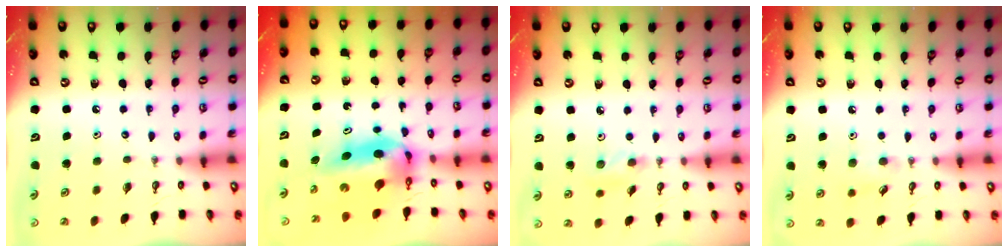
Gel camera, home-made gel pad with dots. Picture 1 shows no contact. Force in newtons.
{"total": 8.0, "press": 7.8, "slide": 1.9}
{"total": 3.8, "press": 3.8, "slide": 0.7}
{"total": 6.8, "press": 6.6, "slide": 1.5}